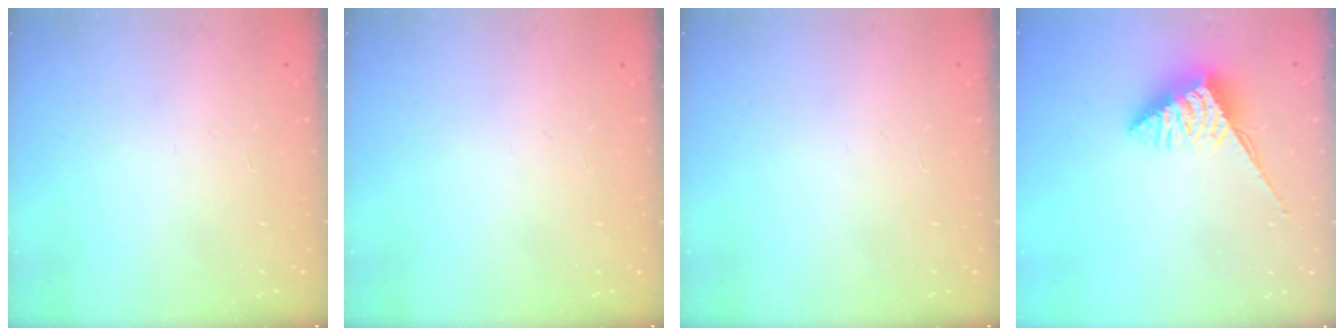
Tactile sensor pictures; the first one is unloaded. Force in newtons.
{"total": 0.0}
{"total": 0.0}
{"total": 6.3, "press": 6.3, "slide": 0.7}